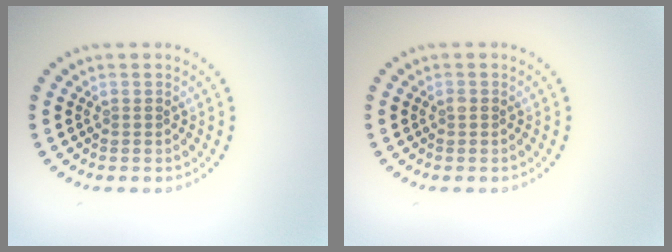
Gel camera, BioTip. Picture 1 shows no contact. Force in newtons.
{"total": 0.5, "press": 0.5, "slide": 0.1}